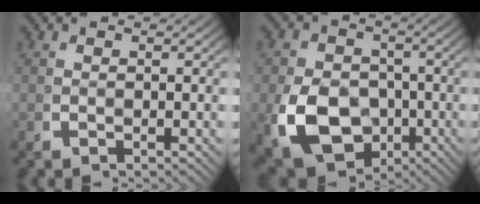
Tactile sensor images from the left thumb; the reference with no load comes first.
{"total": 10.1, "force": [-3.3, 8.0, 5.1], "torque": [-0.114, -0.053, -0.033]}